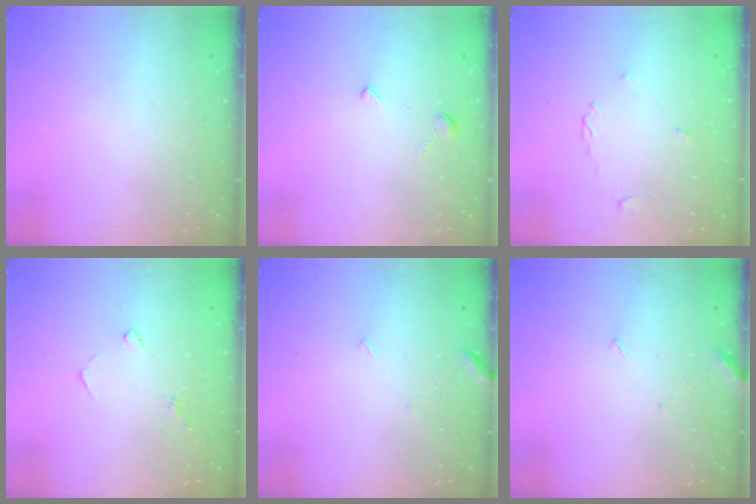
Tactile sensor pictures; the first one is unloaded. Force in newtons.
{"total": 2.0, "press": 2.0, "slide": 0.5}
{"total": 3.6, "press": 3.6, "slide": 0.4}
{"total": 4.7, "press": 4.7, "slide": 0.5}
{"total": 3.3, "press": 3.2, "slide": 0.4}
{"total": 3.3, "press": 3.2, "slide": 0.4}